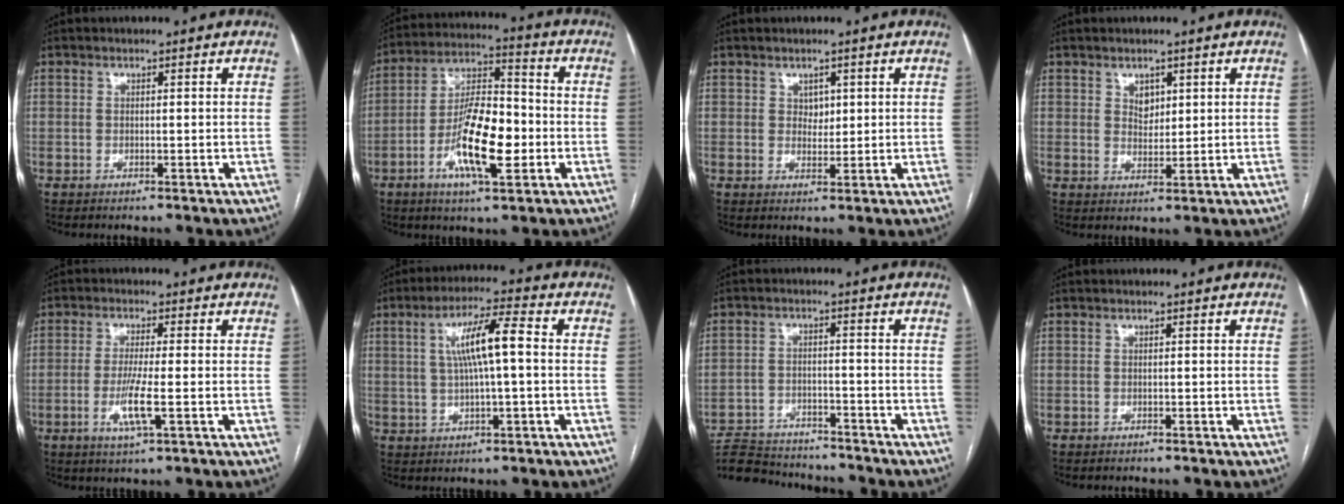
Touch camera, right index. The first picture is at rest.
{"total": 13.7, "force": [-4.1, 3.9, 12.5], "torque": [-0.240, 0.007, -0.071]}
{"total": 2.1, "force": [0.7, 1.6, 1.1], "torque": [-0.013, 0.000, 0.013]}
{"total": 2.8, "force": [1.2, 2.0, 1.5], "torque": [-0.023, 0.000, 0.026]}
{"total": 5.8, "force": [-1.9, 0.2, 5.5], "torque": [-0.112, -0.012, -0.034]}
{"total": 8.7, "force": [0.9, 1.0, 8.5], "torque": [-0.157, 0.017, 0.017]}
{"total": 14.3, "force": [-13.1, 3.7, 4.2], "torque": [-0.084, 0.011, -0.196]}
{"total": 1.8, "force": [-1.6, 0.6, 0.6], "torque": [-0.012, -0.002, -0.017]}